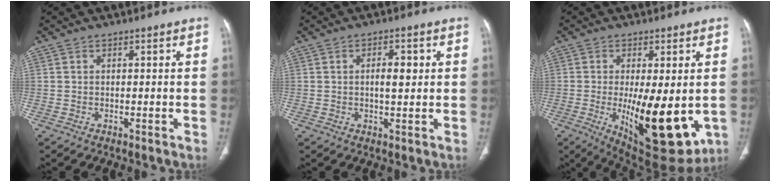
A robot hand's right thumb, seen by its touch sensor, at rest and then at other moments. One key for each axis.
{"total": 4.1, "fx": 0.7, "fy": 1.7, "fz": 3.6, "tx": -0.053, "ty": -0.001, "tz": 0.011}
{"total": 16.7, "fx": -2.8, "fy": 6.2, "fz": 15.2, "tx": -0.227, "ty": -0.033, "tz": -0.023}